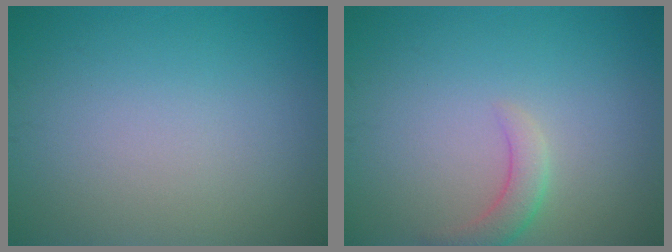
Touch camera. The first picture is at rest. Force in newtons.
{"total": 2.1, "press": 2.1, "slide": 0.3}